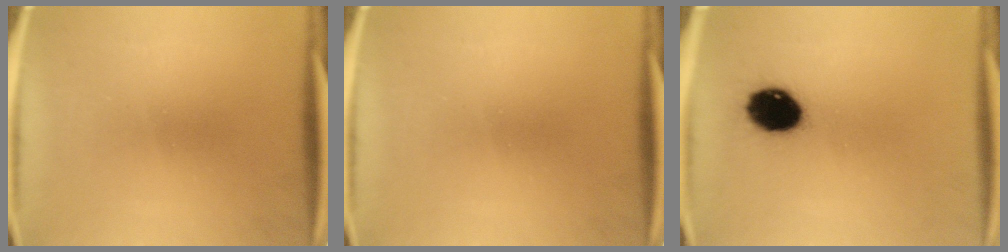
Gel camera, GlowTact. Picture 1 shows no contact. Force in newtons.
{"total": 0.0}
{"total": 11.2}